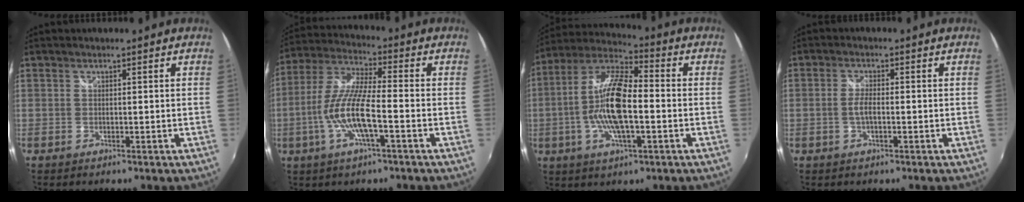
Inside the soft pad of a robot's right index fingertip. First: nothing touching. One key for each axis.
{"total": 11.8, "fx": -3.6, "fy": 2.0, "fz": 11.1, "tx": -0.232, "ty": -0.004, "tz": -0.069}
{"total": 14.6, "fx": -2.3, "fy": 4.6, "fz": 13.7, "tx": -0.273, "ty": 0.004, "tz": -0.051}
{"total": 2.6, "fx": -0.6, "fy": 0.7, "fz": 2.4, "tx": -0.050, "ty": 0.001, "tz": -0.013}